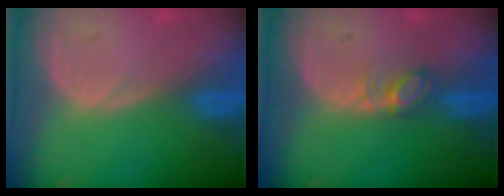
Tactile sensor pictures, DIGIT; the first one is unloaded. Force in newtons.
{"total": 2.8, "press": 2.8, "slide": 0.4}